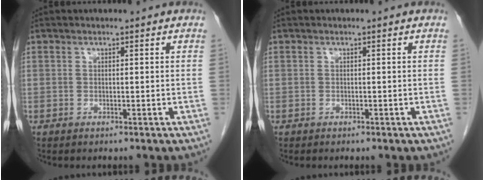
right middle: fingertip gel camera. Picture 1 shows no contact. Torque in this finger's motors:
{"motor_torque": [-0.39, -0.06, 0.02, -0.01]}